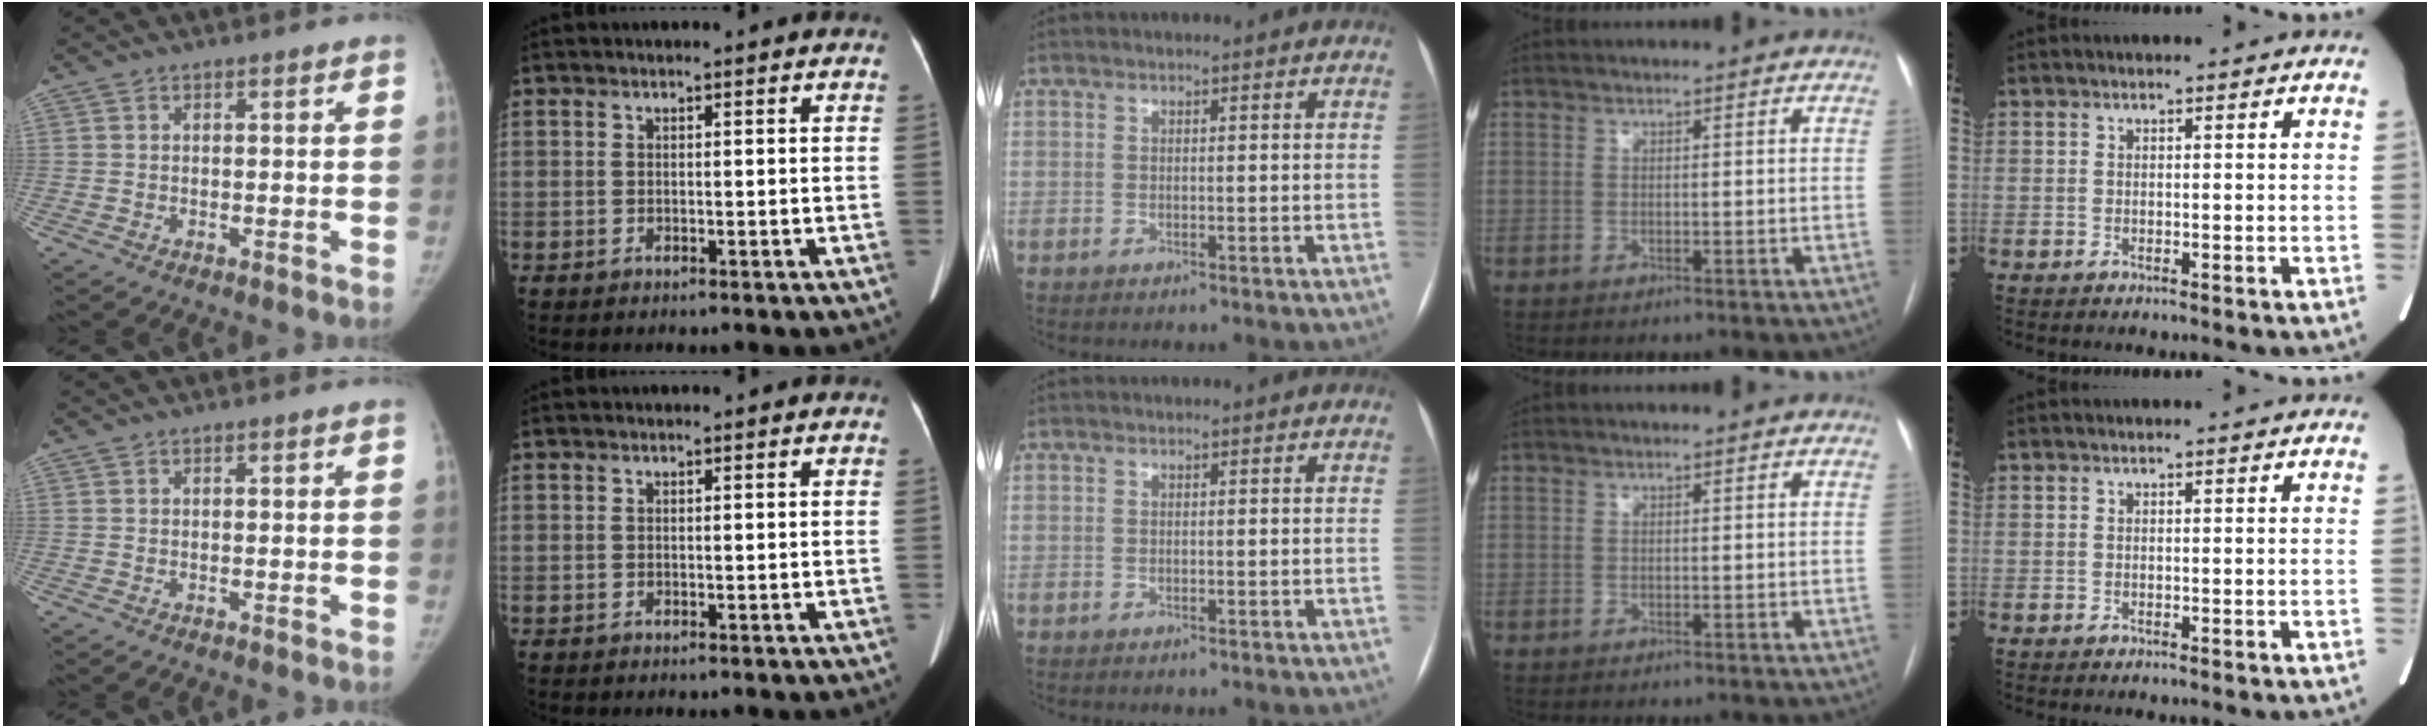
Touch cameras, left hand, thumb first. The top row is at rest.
{}